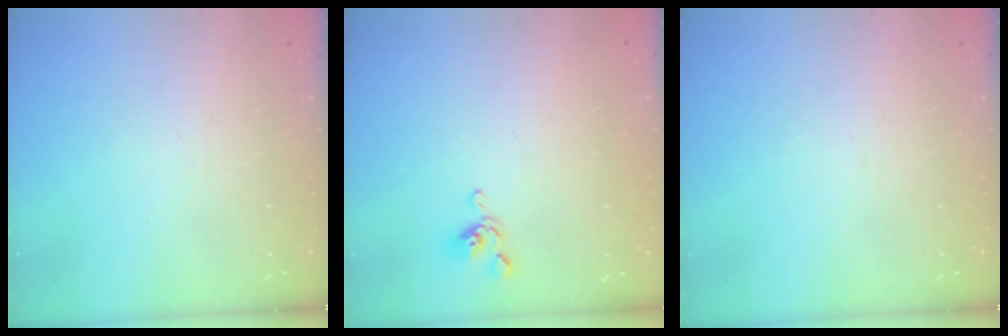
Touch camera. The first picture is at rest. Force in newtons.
{"total": 4.8, "press": 4.8, "slide": 0.3}
{"total": 0.0}